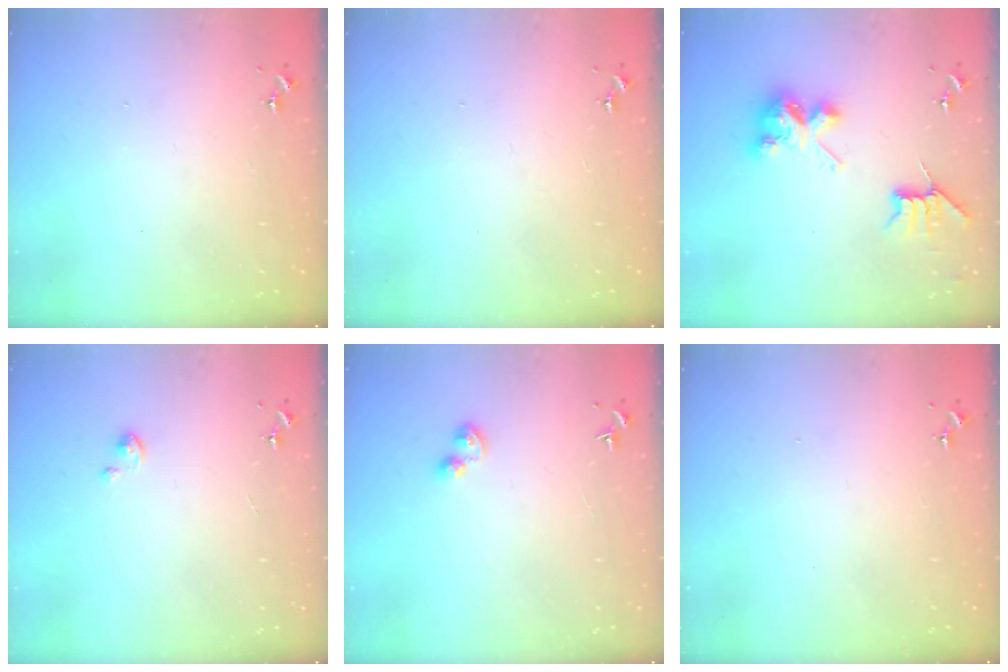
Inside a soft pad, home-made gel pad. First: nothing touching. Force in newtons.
{"total": 0.0}
{"total": 10.0, "press": 10.0, "slide": 0.6}
{"total": 1.1, "press": 1.1, "slide": 0.3}
{"total": 4.3, "press": 4.2, "slide": 0.7}
{"total": 0.0}